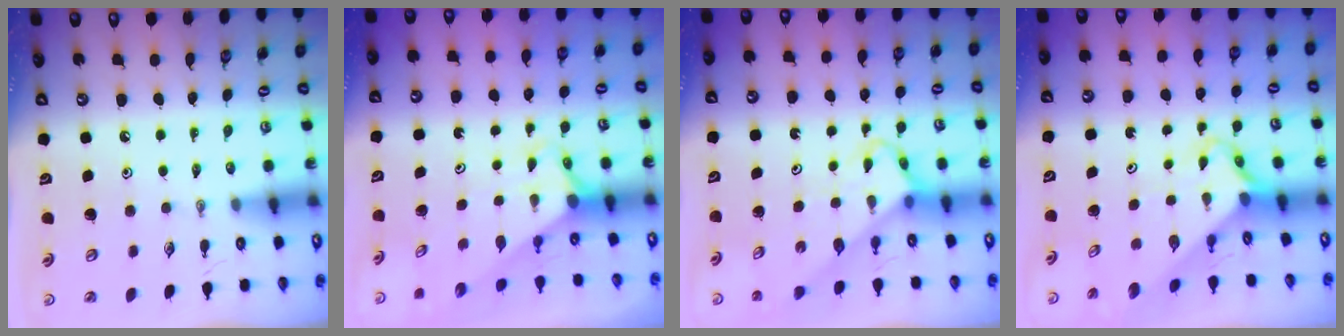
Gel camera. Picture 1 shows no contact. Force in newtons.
{"total": 2.8, "press": 2.8, "slide": 0.0}
{"total": 3.8, "press": 3.8, "slide": 0.1}
{"total": 2.5, "press": 2.5, "slide": 0.2}